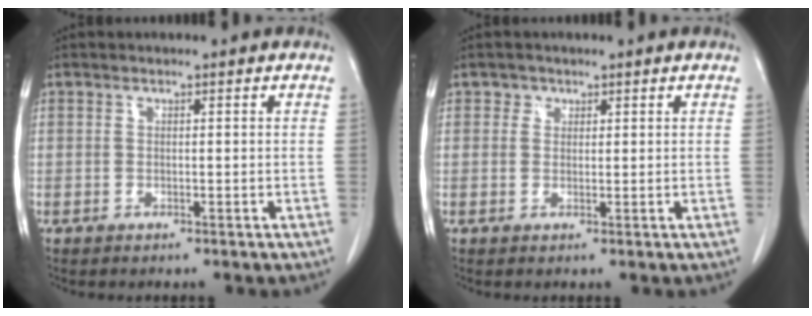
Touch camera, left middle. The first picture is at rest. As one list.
[{"total": 1.2, "force": [0.6, 1.0, 0.1], "torque": [0.010, -0.002, 0.005]}]